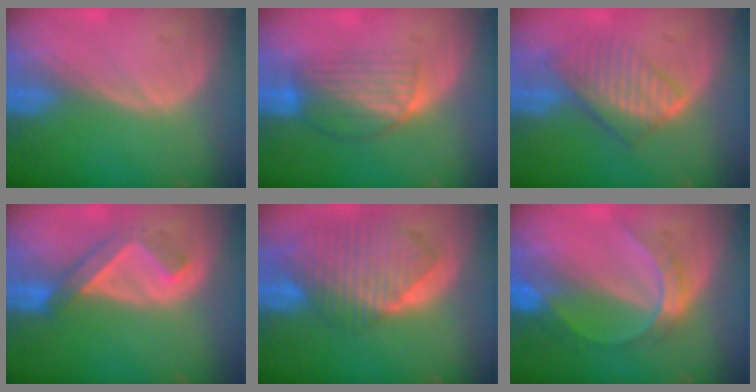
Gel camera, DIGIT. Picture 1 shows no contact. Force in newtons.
{"total": 6.9, "press": 6.1, "slide": 3.2}
{"total": 7.2, "press": 6.6, "slide": 2.9}
{"total": 5.1, "press": 4.8, "slide": 1.6}
{"total": 10.4, "press": 9.0, "slide": 5.1}
{"total": 6.7, "press": 5.7, "slide": 3.4}